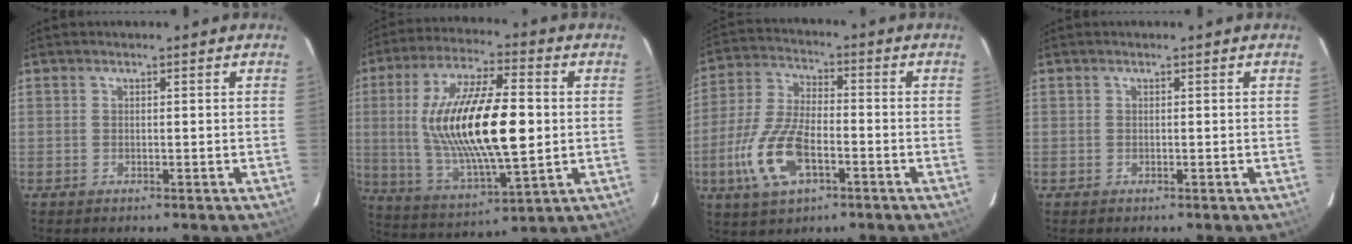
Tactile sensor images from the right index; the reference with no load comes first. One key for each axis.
{"total": 22.2, "fx": 1.3, "fy": 7.3, "fz": 20.9, "tx": -0.400, "ty": 0.000, "tz": 0.034}
{"total": 13.3, "fx": -5.0, "fy": 6.0, "fz": 10.8, "tx": -0.241, "ty": -0.004, "tz": -0.092}
{"total": 0.0}